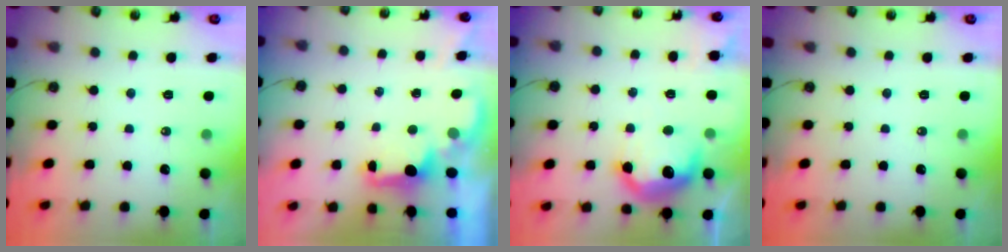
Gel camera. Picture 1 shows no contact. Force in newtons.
{"total": 1.9, "press": 1.7, "slide": 0.8}
{"total": 11.9, "press": 11.9, "slide": 0.5}
{"total": 0.0}